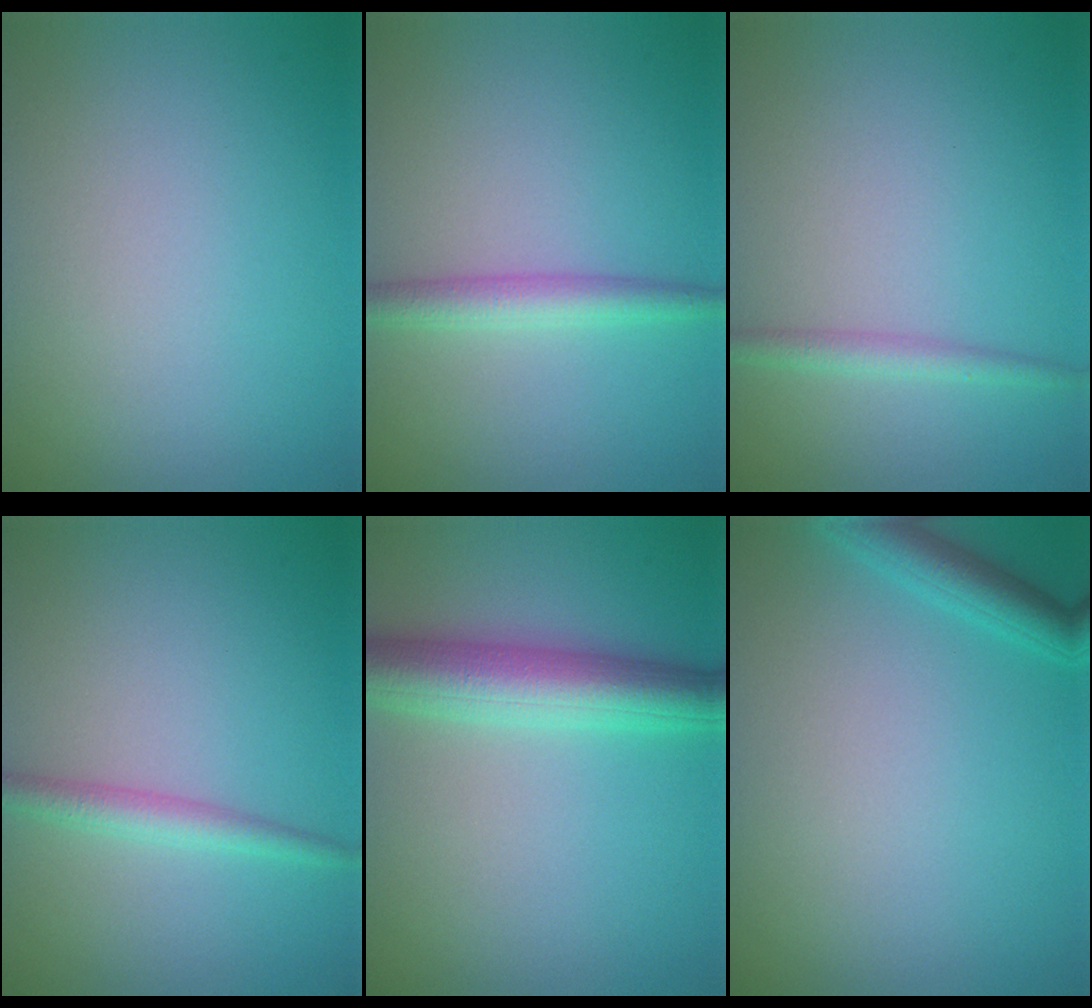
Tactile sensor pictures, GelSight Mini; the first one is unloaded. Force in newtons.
{"total": 2.6, "press": 2.6, "slide": 0.1}
{"total": 1.7, "press": 1.7, "slide": 0.0}
{"total": 2.1, "press": 2.1, "slide": 0.0}
{"total": 5.8, "press": 5.8, "slide": 0.2}
{"total": 2.5, "press": 2.5, "slide": 0.1}